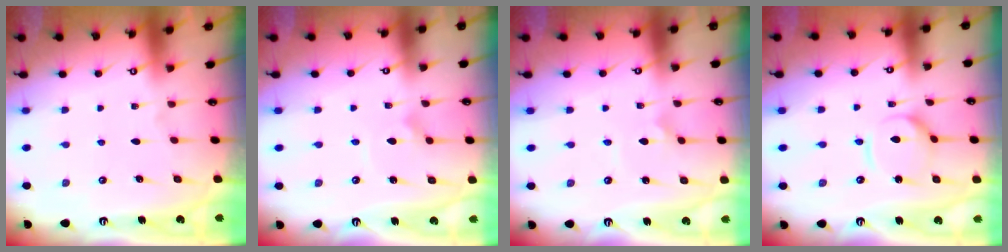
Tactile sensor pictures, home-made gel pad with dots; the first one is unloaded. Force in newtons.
{"total": 2.6, "press": 2.6, "slide": 0.1}
{"total": 2.2, "press": 2.2, "slide": 0.1}
{"total": 7.8, "press": 7.7, "slide": 0.6}